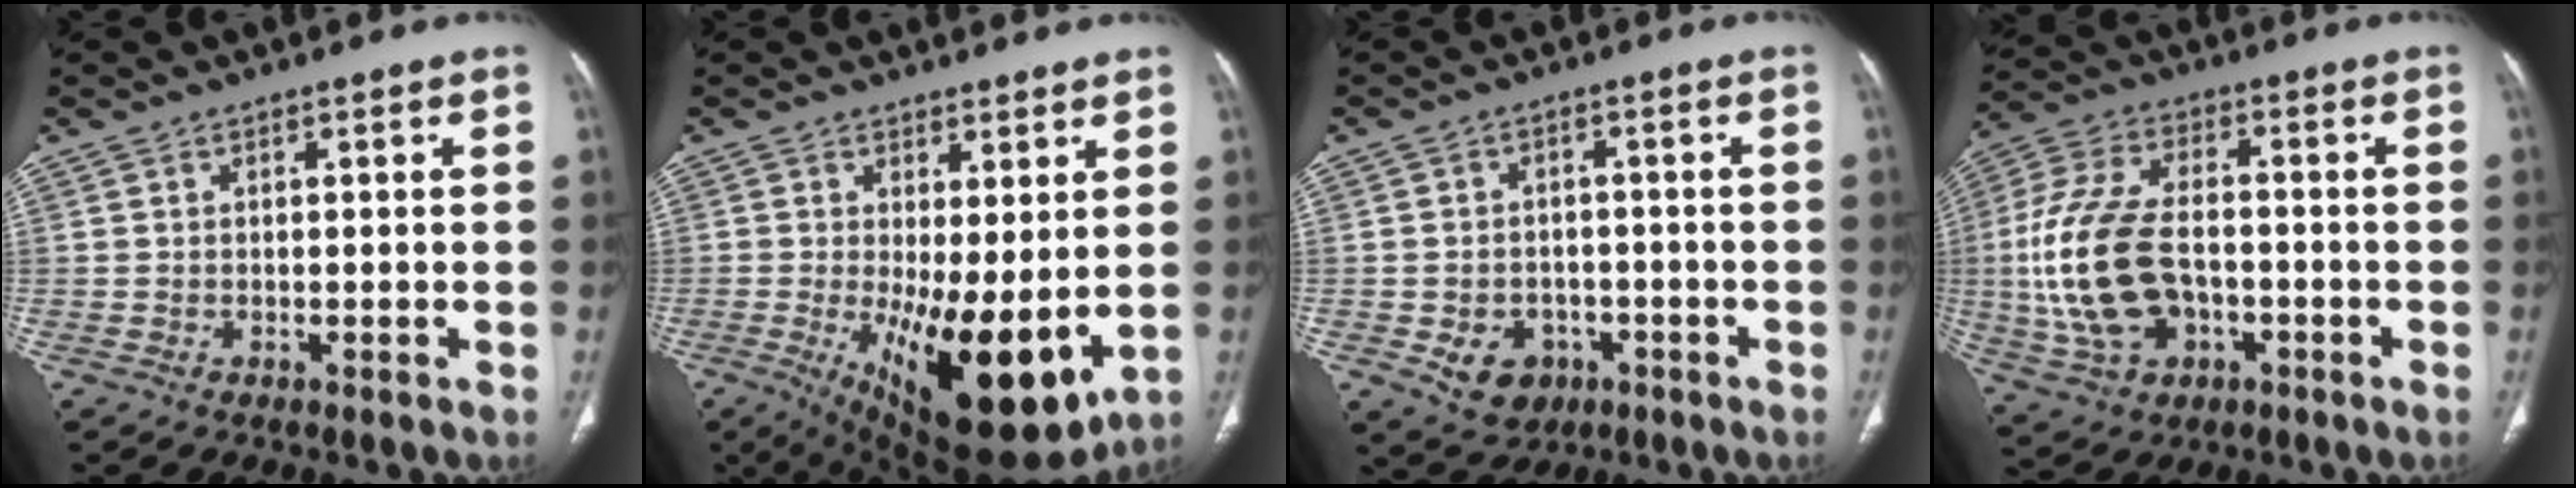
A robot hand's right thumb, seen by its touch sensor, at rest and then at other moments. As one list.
[{"total": 15.6, "force": [-1.8, 5.7, 14.4], "torque": [-0.220, -0.037, -0.008]}, {"total": 7.0, "force": [-2.6, 5.6, 3.2], "torque": [-0.034, 0.017, -0.030]}, {"total": 17.9, "force": [-2.4, 11.0, 13.9], "torque": [-0.293, 0.015, -0.036]}]